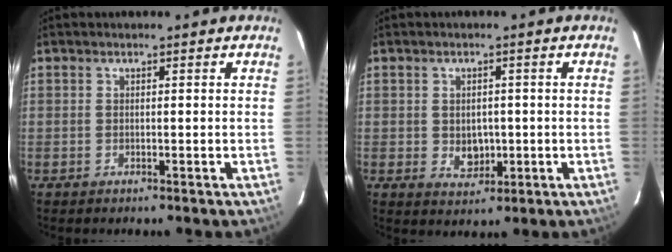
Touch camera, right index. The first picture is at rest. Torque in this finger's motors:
{"motor_torque": [0.41, 0.18, 0.05, 0.04]}